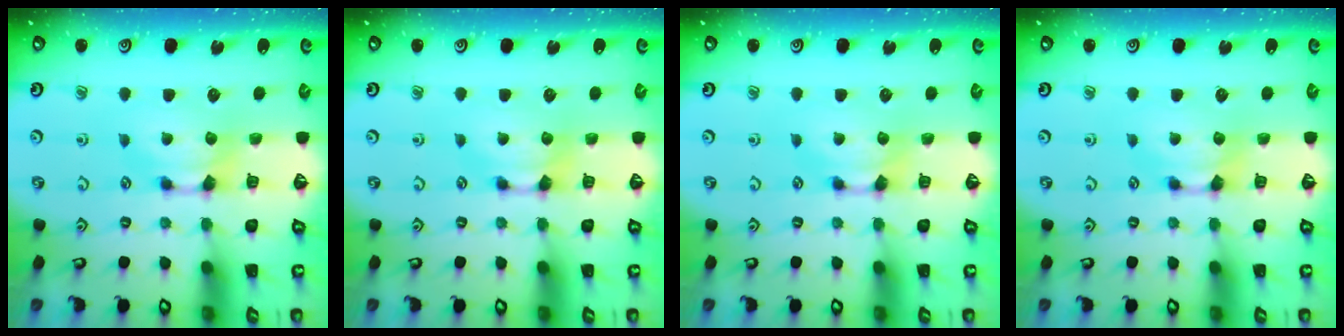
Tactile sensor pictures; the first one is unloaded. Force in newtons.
{"total": 0.0}
{"total": 0.0}
{"total": 0.0}